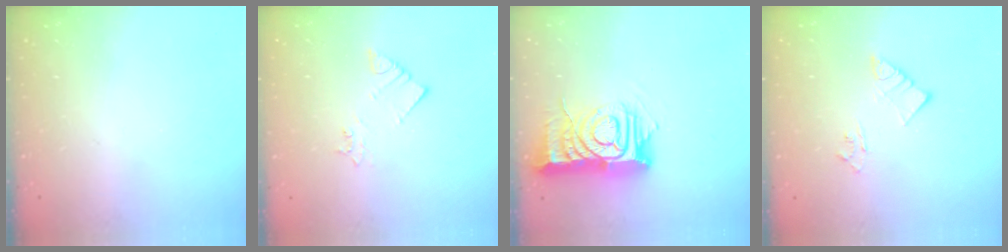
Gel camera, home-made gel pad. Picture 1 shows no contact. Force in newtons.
{"total": 2.8, "press": 2.7, "slide": 0.5}
{"total": 13.0, "press": 13.0, "slide": 1.1}
{"total": 5.5, "press": 5.5, "slide": 0.4}